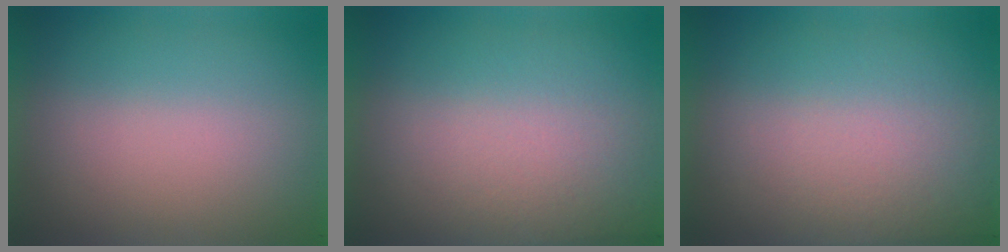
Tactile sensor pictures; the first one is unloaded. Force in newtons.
{"total": 3.1}
{"total": 2.8}